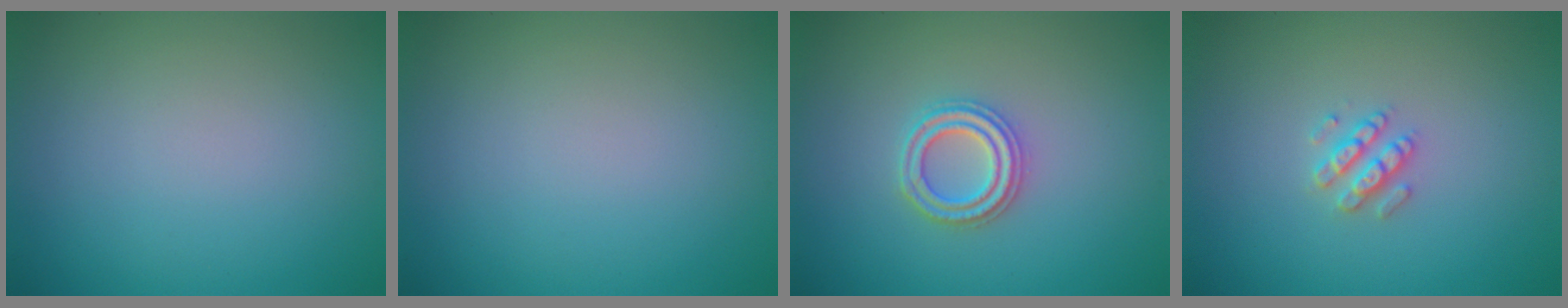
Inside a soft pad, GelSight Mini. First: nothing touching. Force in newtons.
{"total": 0.0}
{"total": 2.7, "press": 2.6, "slide": 0.7}
{"total": 2.1, "press": 2.0, "slide": 0.5}